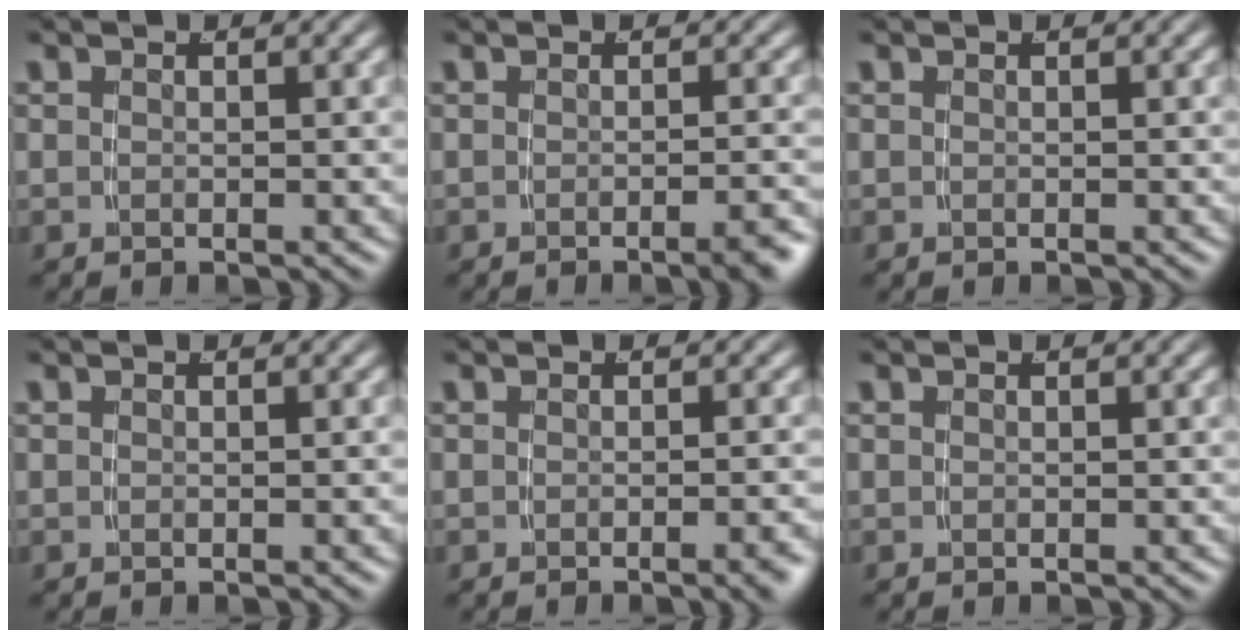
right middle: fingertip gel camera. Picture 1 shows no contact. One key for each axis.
{"total": 2.1, "fx": -1.5, "fy": -0.1, "fz": 1.5, "tx": -0.014, "ty": 0.009, "tz": -0.028}
{"total": 0.0}
{"total": 0.0}
{"total": 1.3, "fx": -0.9, "fy": -0.3, "fz": 0.9, "tx": -0.012, "ty": 0.008, "tz": -0.017}
{"total": 0.0}